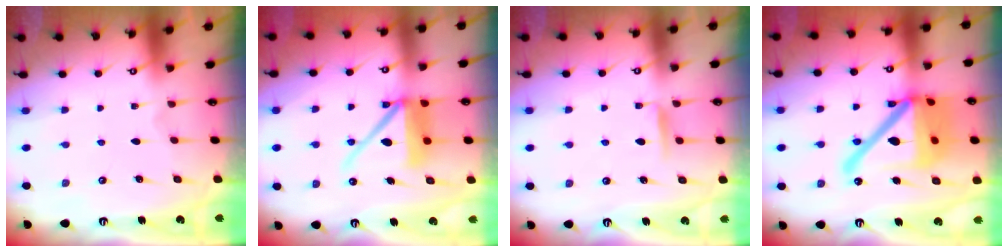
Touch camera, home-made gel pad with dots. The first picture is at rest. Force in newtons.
{"total": 12.8, "press": 12.7, "slide": 1.6}
{"total": 7.6, "press": 7.5, "slide": 0.8}
{"total": 25.1, "press": 24.9, "slide": 3.6}